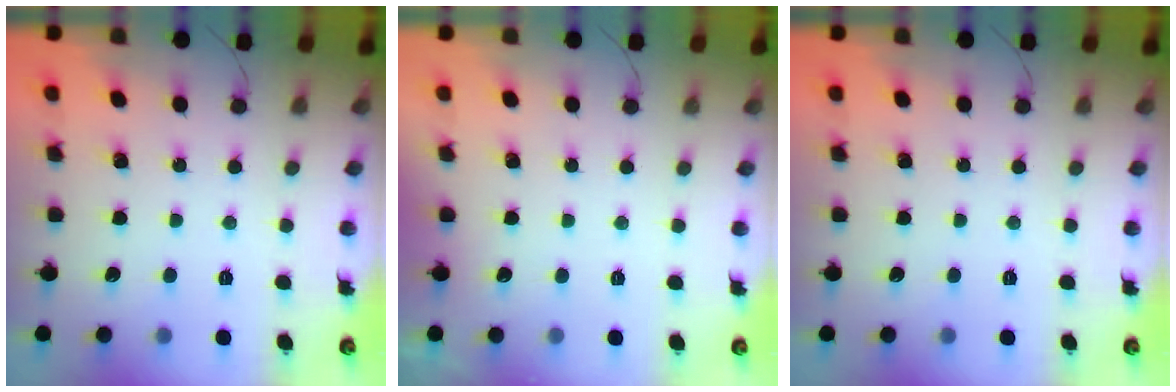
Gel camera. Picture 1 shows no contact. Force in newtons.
{"total": 7.1, "press": 1.6, "slide": 6.9}
{"total": 0.0}